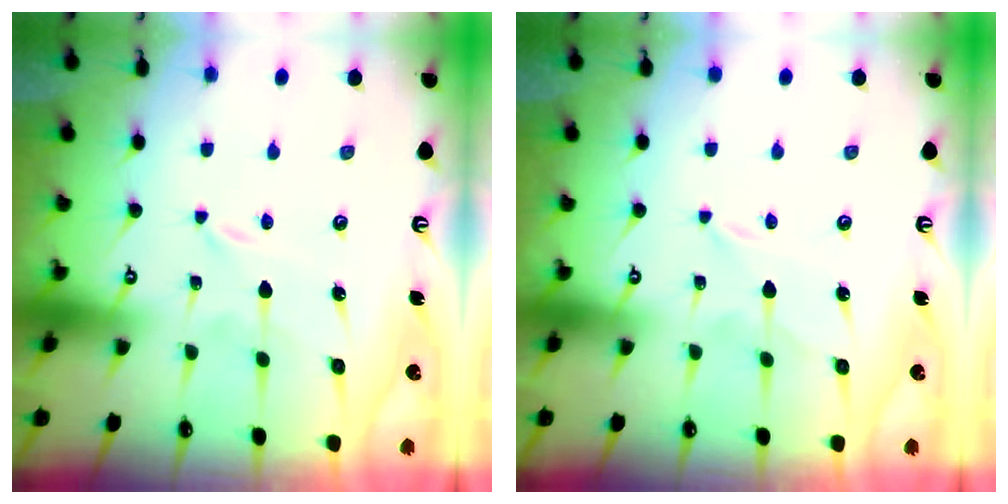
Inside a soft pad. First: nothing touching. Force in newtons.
{"total": 1.7, "press": 1.7, "slide": 0.2}